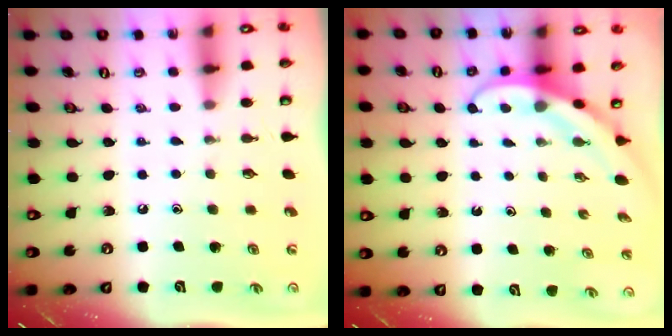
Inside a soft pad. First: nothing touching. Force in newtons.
{"total": 3.1, "press": 3.1, "slide": 0.1}